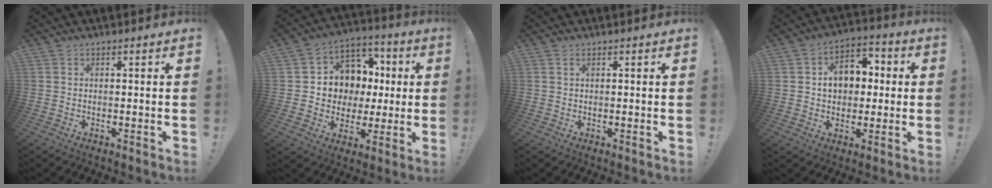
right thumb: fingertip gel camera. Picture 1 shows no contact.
{"total": 10.2, "force": [0.8, 9.8, 2.9], "torque": [-0.043, -0.008, 0.040]}
{"total": 0.8, "force": [0.4, 0.3, 0.7], "torque": [-0.012, 0.001, 0.006]}
{"total": 11.1, "force": [1.2, 8.9, 6.6], "torque": [-0.091, 0.005, 0.027]}